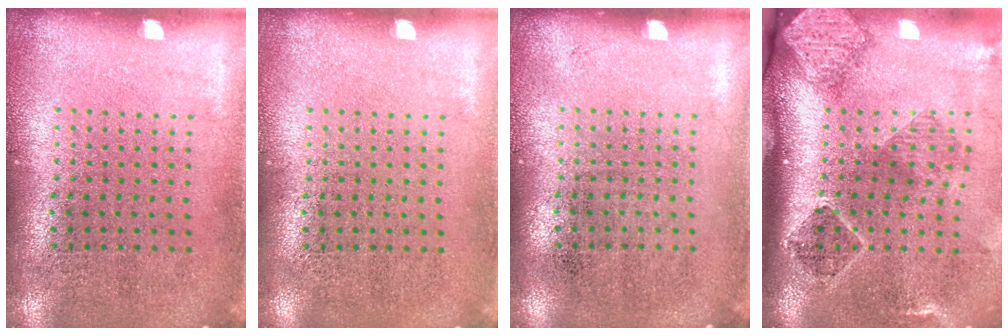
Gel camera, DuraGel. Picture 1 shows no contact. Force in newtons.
{"total": 0.0}
{"total": 0.0}
{"total": 2.9, "press": 1.9, "slide": 2.1}